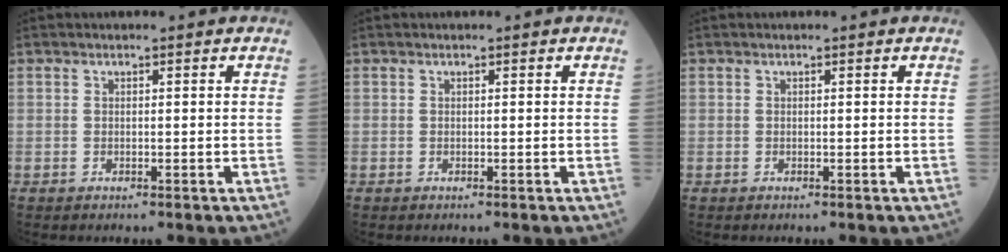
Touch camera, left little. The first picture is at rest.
{"total": 0.0}
{"total": 0.0}